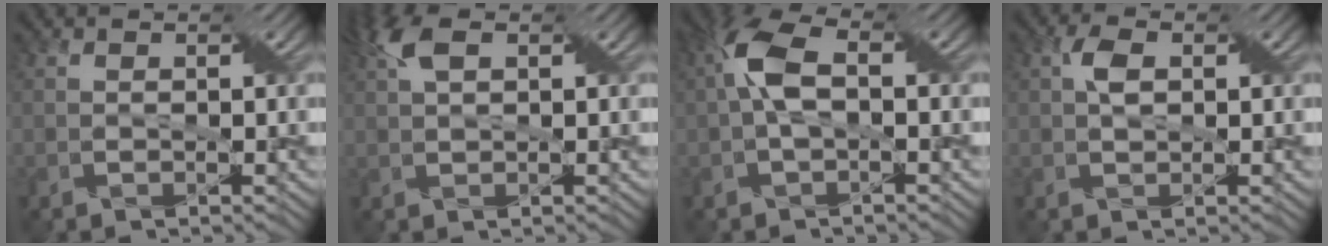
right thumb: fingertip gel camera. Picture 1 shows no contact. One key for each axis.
{"total": 4.6, "fx": 2.0, "fy": 1.9, "fz": 3.6, "tx": -0.085, "ty": 0.019, "tz": 0.036}
{"total": 5.9, "fx": 0.3, "fy": 2.8, "fz": 5.2, "tx": -0.115, "ty": 0.017, "tz": 0.001}
{"total": 2.6, "fx": 0.5, "fy": 1.5, "fz": 2.1, "tx": -0.043, "ty": 0.006, "tz": 0.007}